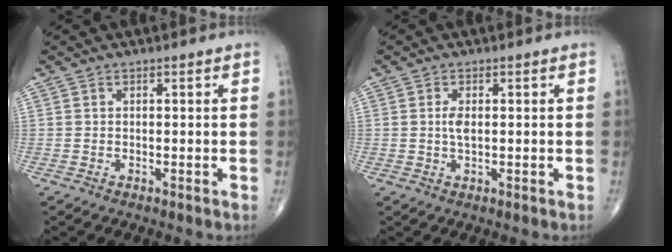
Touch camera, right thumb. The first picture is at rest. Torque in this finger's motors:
{"motor_torque": [0.53, 0.69, 0.22, -0.23, 0.08]}